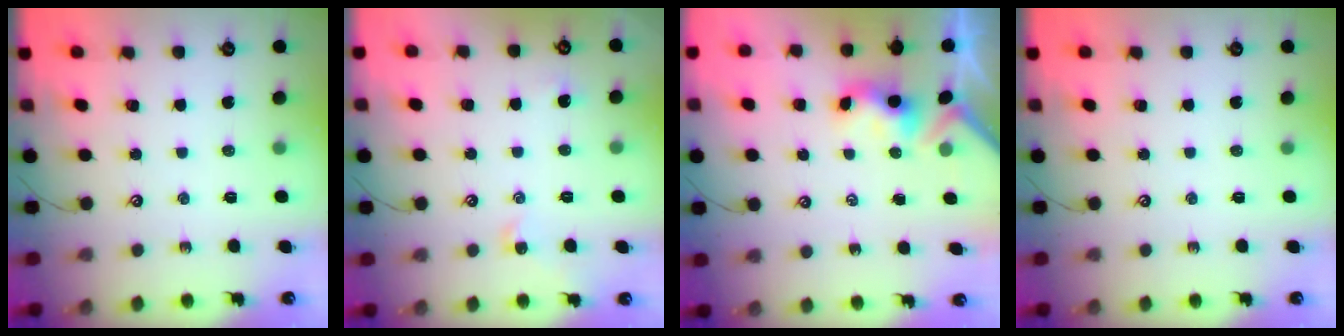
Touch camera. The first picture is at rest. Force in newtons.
{"total": 1.5, "press": 1.4, "slide": 0.5}
{"total": 3.4, "press": 3.4, "slide": 0.3}
{"total": 0.0}